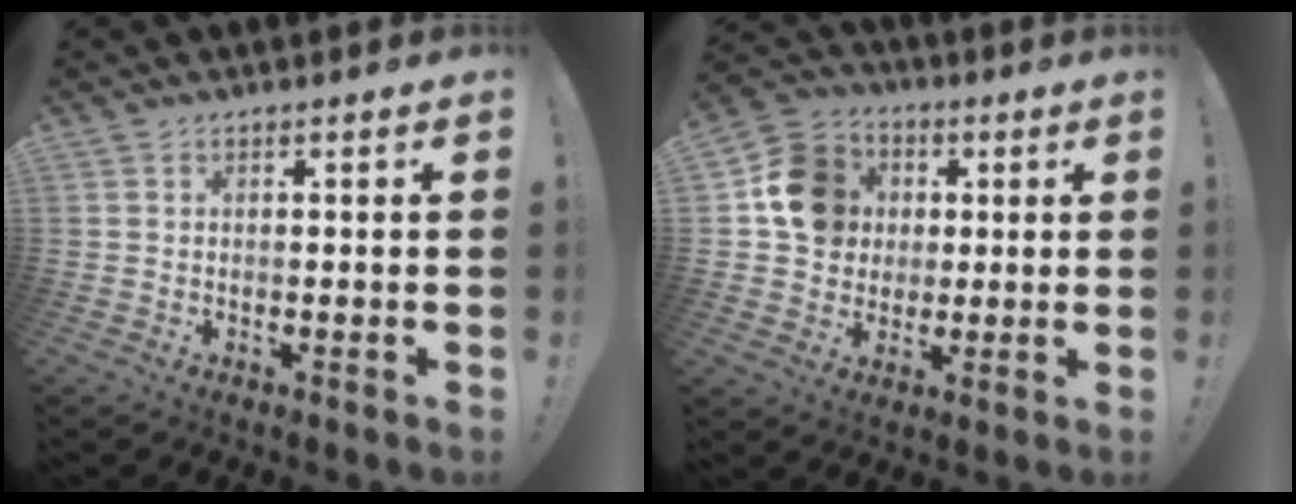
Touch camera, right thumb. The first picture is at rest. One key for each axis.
{"total": 13.9, "fx": 2.2, "fy": 12.5, "fz": 5.6, "tx": -0.063, "ty": 0.011, "tz": 0.052}